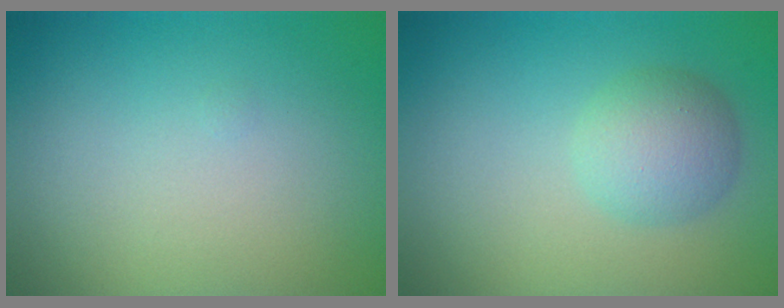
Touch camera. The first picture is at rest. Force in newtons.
{"total": 3.5, "press": 3.4, "slide": 0.2}